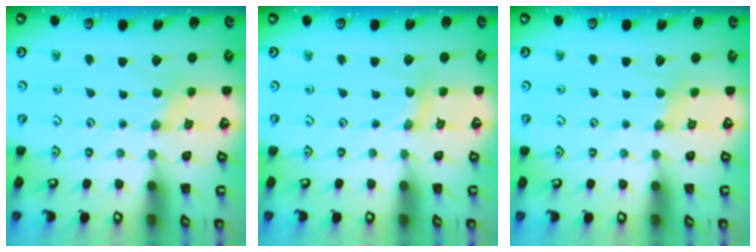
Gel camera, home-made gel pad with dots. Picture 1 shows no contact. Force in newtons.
{"total": 0.8, "press": 0.8, "slide": 0.2}
{"total": 2.3, "press": 2.2, "slide": 0.4}